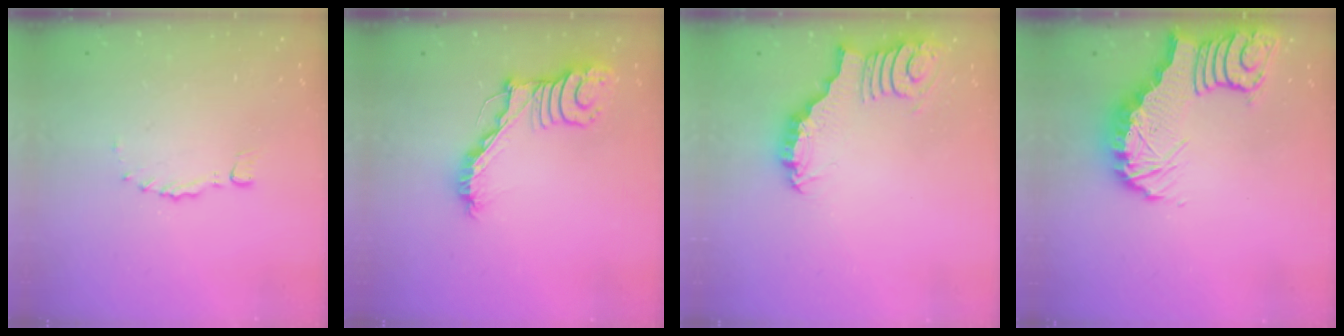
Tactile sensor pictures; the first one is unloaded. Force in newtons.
{"total": 15.5, "press": 15.4, "slide": 0.4}
{"total": 3.3, "press": 3.3, "slide": 0.1}
{"total": 6.1, "press": 6.1, "slide": 0.7}